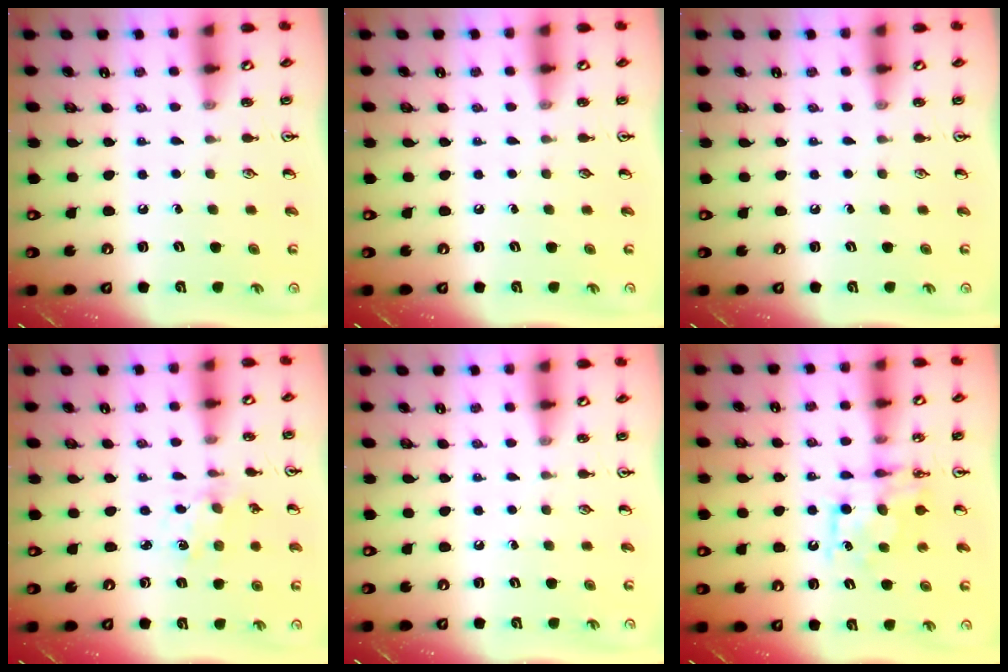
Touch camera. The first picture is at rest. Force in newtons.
{"total": 0.0}
{"total": 0.0}
{"total": 1.1, "press": 1.0, "slide": 0.2}
{"total": 0.0}
{"total": 8.1, "press": 8.1, "slide": 0.4}